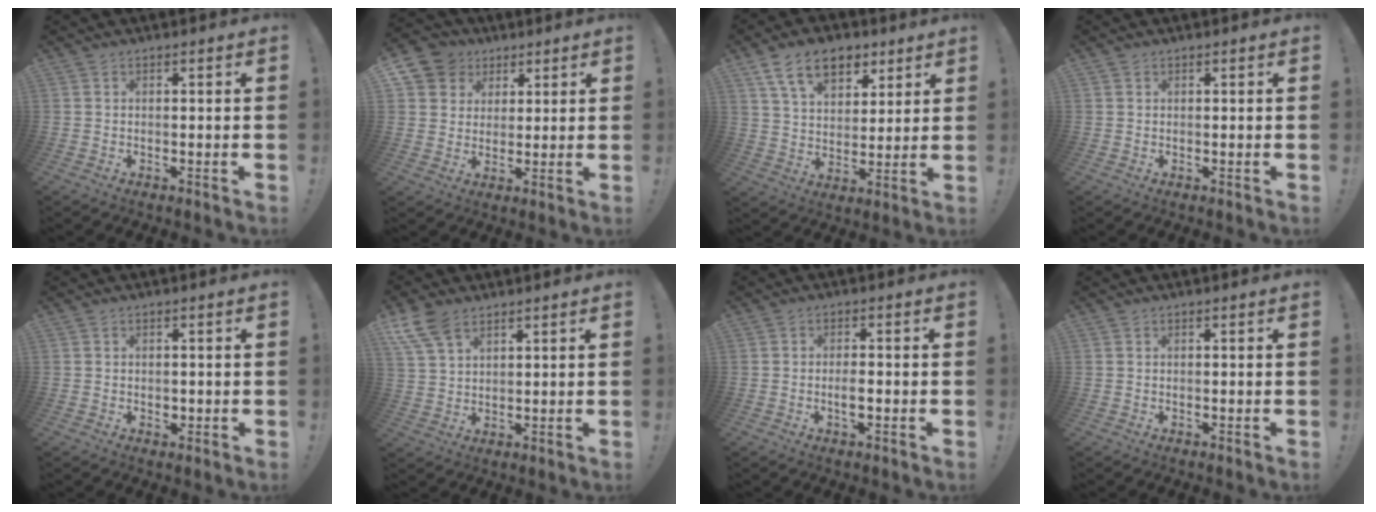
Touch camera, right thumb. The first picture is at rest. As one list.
[{"total": 8.6, "force": [3.4, 7.6, 2.0], "torque": [-0.022, -0.022, 0.070]}, {"total": 14.9, "force": [8.2, 9.3, 8.2], "torque": [-0.130, -0.031, 0.151]}, {"total": 0.0}, {"total": 1.2, "force": [0.0, 1.1, 0.5], "torque": [0.001, 0.000, -0.003]}, {"total": 8.6, "force": [5.5, 4.4, 4.8], "torque": [-0.090, -0.017, 0.109]}, {"total": 3.0, "force": [-1.0, 0.8, 2.7], "torque": [-0.039, 0.001, -0.019]}, {"total": 0.0}]